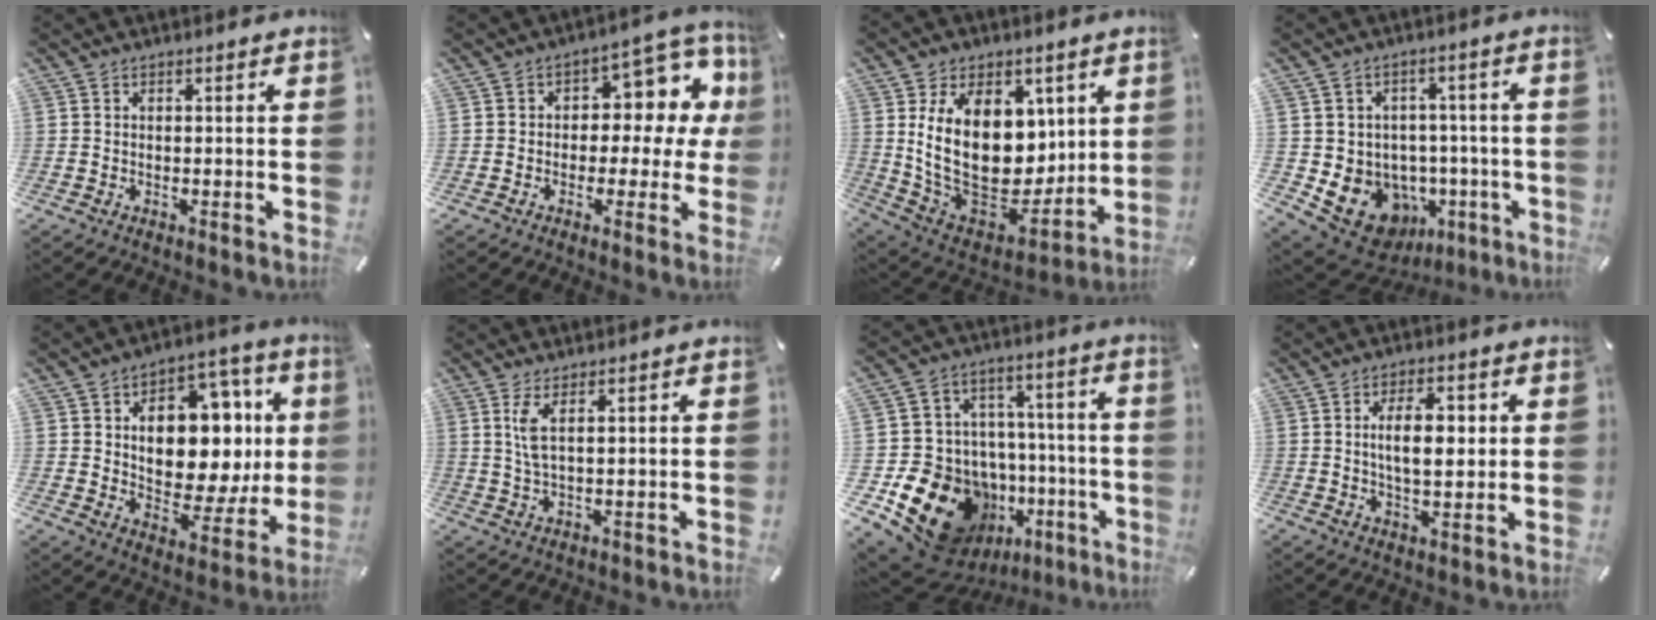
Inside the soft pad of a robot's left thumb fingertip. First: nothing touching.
{"total": 9.4, "force": [2.0, 6.5, 6.5], "torque": [-0.075, -0.023, 0.031]}
{"total": 23.8, "force": [5.0, 16.4, 16.5], "torque": [-0.302, -0.060, 0.099]}
{"total": 11.9, "force": [-4.2, 10.0, 4.9], "torque": [-0.079, 0.001, -0.060]}
{"total": 18.6, "force": [4.5, 12.2, 13.3], "torque": [-0.173, -0.032, 0.077]}
{"total": 4.7, "force": [1.8, 0.9, 4.2], "torque": [-0.095, -0.003, 0.028]}
{"total": 22.3, "force": [-9.7, 16.8, 11.1], "torque": [-0.178, 0.040, -0.126]}
{"total": 9.4, "force": [1.5, 4.5, 8.1], "torque": [-0.131, 0.000, 0.017]}